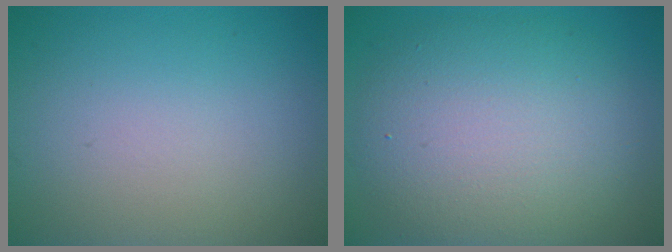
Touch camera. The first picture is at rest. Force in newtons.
{"total": 8.8, "press": 8.8, "slide": 0.5}